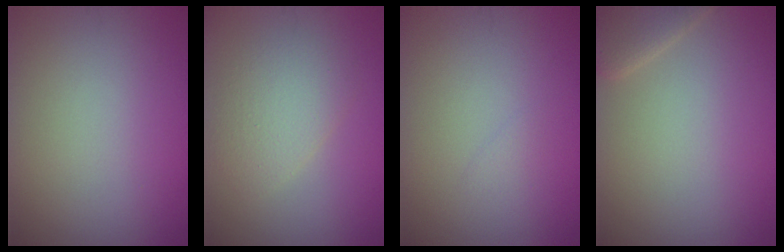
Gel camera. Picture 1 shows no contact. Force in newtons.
{"total": 3.0, "press": 3.0, "slide": 0.2}
{"total": 0.5, "press": 0.5, "slide": 0.1}
{"total": 2.5, "press": 2.5, "slide": 0.1}